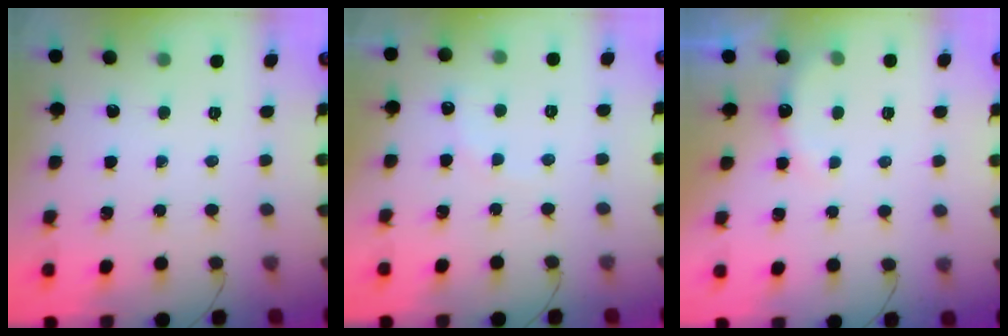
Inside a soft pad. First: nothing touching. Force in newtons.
{"total": 5.1, "press": 5.0, "slide": 1.0}
{"total": 6.7, "press": 6.6, "slide": 1.3}